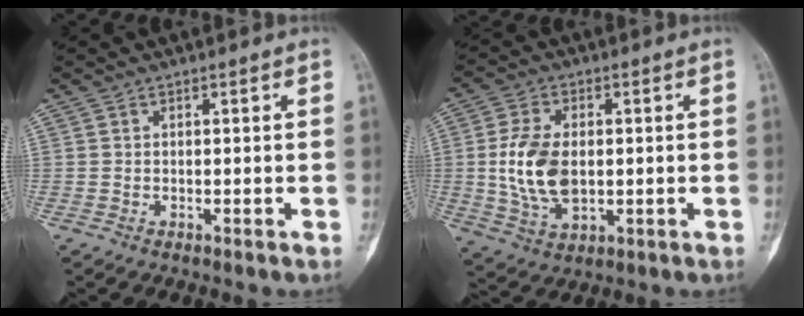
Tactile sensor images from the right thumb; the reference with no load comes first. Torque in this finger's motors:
{"motor_torque": [1.36, 1.39, 0.62, -0.50, 0.14]}